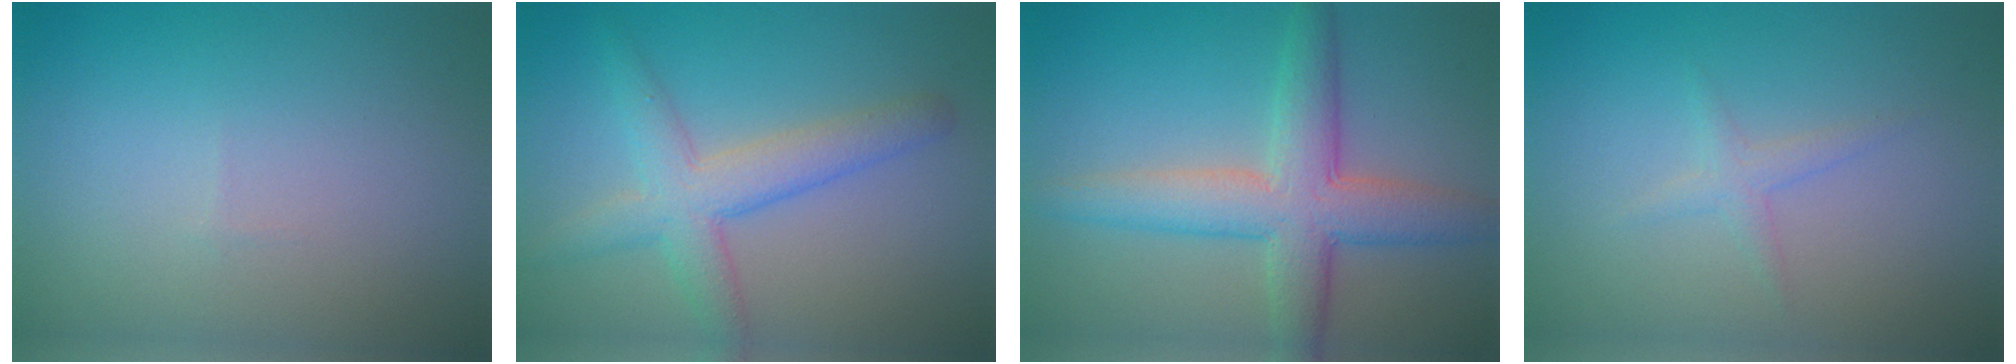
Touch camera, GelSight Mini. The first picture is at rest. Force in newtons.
{"total": 4.6, "press": 4.6, "slide": 0.1}
{"total": 6.4, "press": 6.4, "slide": 0.1}
{"total": 1.3, "press": 1.3, "slide": 0.1}